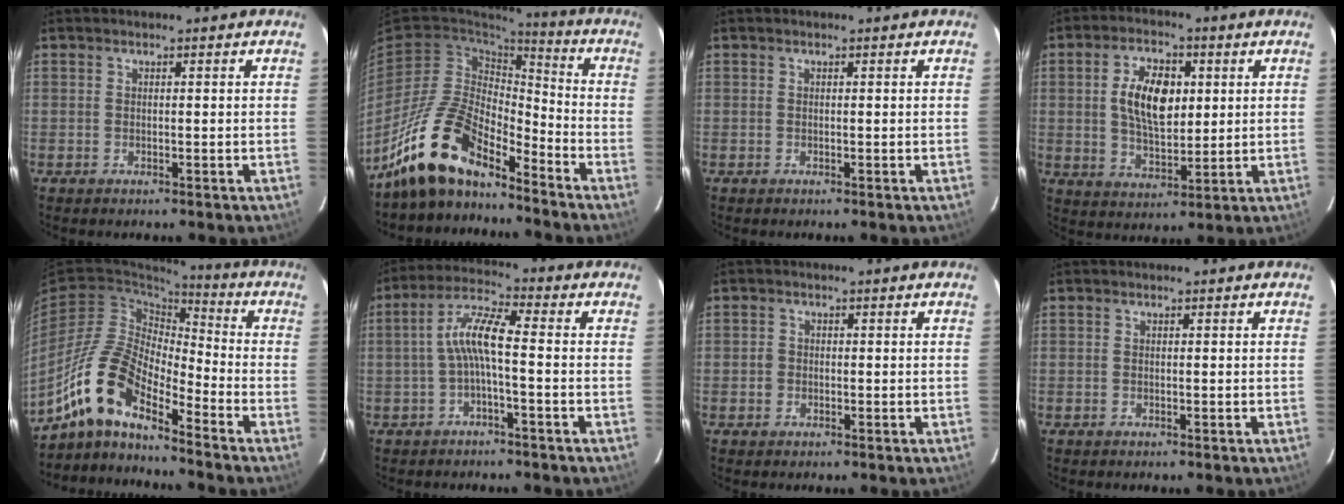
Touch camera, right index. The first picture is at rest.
{"total": 15.3, "force": [-12.3, 5.2, 7.5], "torque": [-0.156, 0.001, -0.236]}
{"total": 0.0}
{"total": 10.6, "force": [2.1, 5.6, 8.7], "torque": [-0.160, 0.011, 0.041]}
{"total": 13.0, "force": [-9.6, 4.0, 7.8], "torque": [-0.148, 0.010, -0.198]}
{"total": 6.6, "force": [-1.4, 0.9, 6.4], "torque": [-0.145, 0.018, -0.027]}
{"total": 1.5, "force": [-0.5, 1.4, 0.3], "torque": [-0.005, 0.002, -0.007]}
{"total": 0.0}